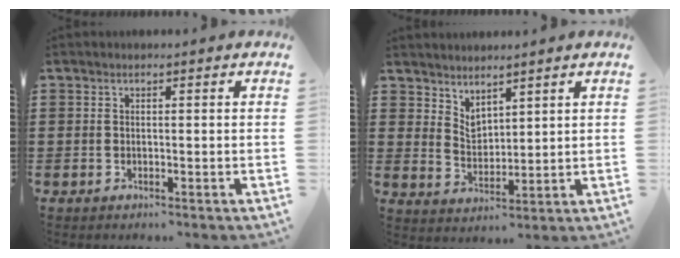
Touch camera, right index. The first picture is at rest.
{"total": 3.3, "force": [3.1, 1.0, 0.3], "torque": [-0.015, -0.009, 0.059]}